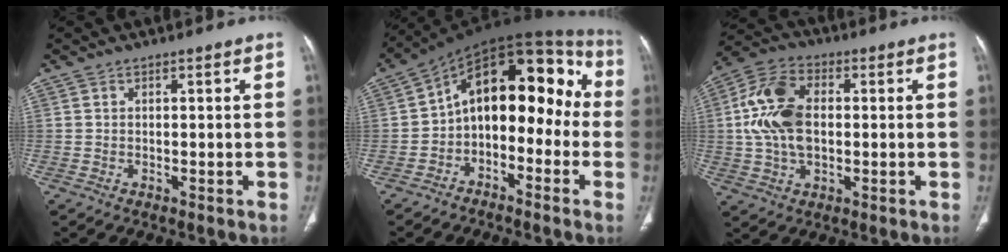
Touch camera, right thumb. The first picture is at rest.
{"total": 17.4, "force": [-1.8, 10.6, 13.7], "torque": [-0.146, 0.081, -0.041]}
{"total": 13.0, "force": [0.7, 8.2, 10.1], "torque": [-0.197, 0.019, 0.011]}